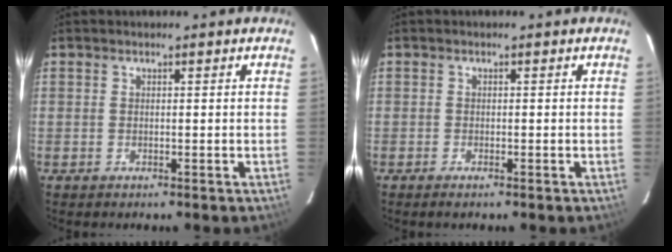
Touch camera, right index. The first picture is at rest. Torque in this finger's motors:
{"motor_torque": [0.06, 0.04, 0.01, 0.00]}